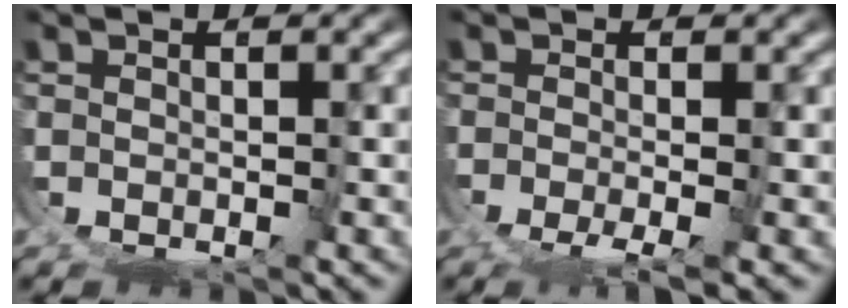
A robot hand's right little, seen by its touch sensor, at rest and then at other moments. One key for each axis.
{"total": 2.9, "fx": -1.8, "fy": -0.5, "fz": 2.3, "tx": -0.022, "ty": -0.008, "tz": -0.027}